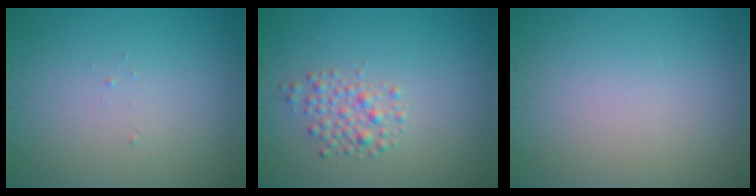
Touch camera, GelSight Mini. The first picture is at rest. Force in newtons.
{"total": 2.2, "press": 2.2, "slide": 0.1}
{"total": 0.0}